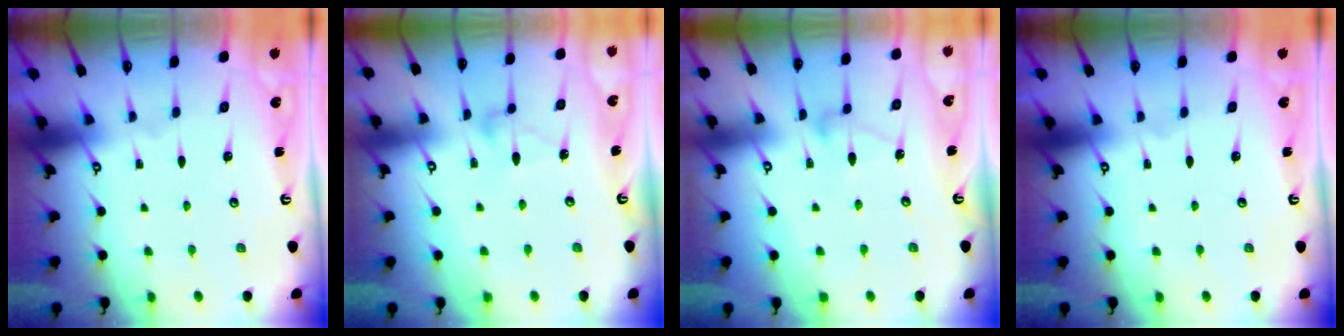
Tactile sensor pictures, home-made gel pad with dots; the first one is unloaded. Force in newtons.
{"total": 9.1, "press": 9.1, "slide": 0.5}
{"total": 7.9, "press": 7.9, "slide": 0.5}
{"total": 0.0}